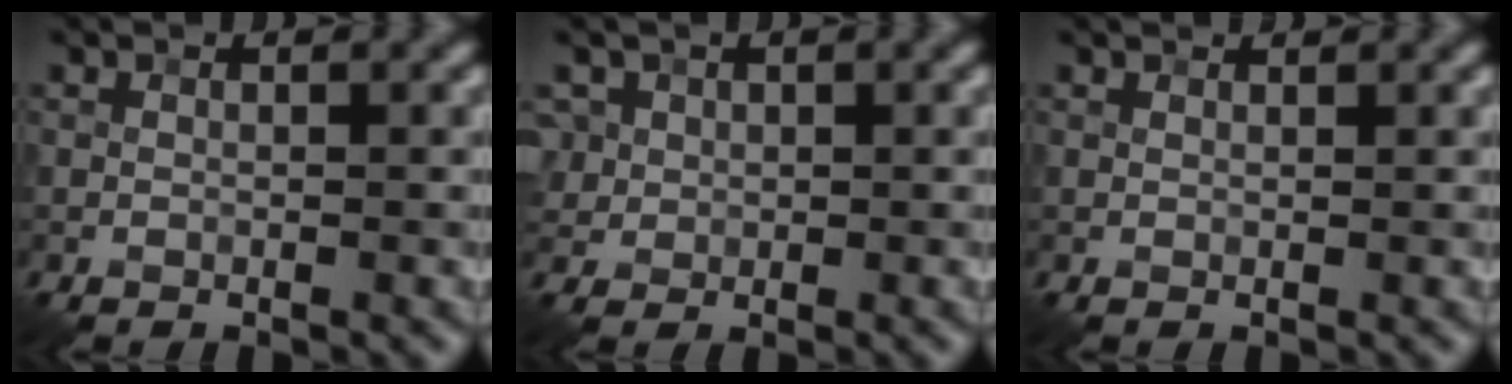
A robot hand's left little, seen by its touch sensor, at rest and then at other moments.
{"total": 3.3, "force": [1.3, 2.9, 1.0], "torque": [-0.021, 0.015, 0.020]}
{"total": 1.1, "force": [1.0, 0.1, 0.3], "torque": [-0.014, -0.002, 0.007]}